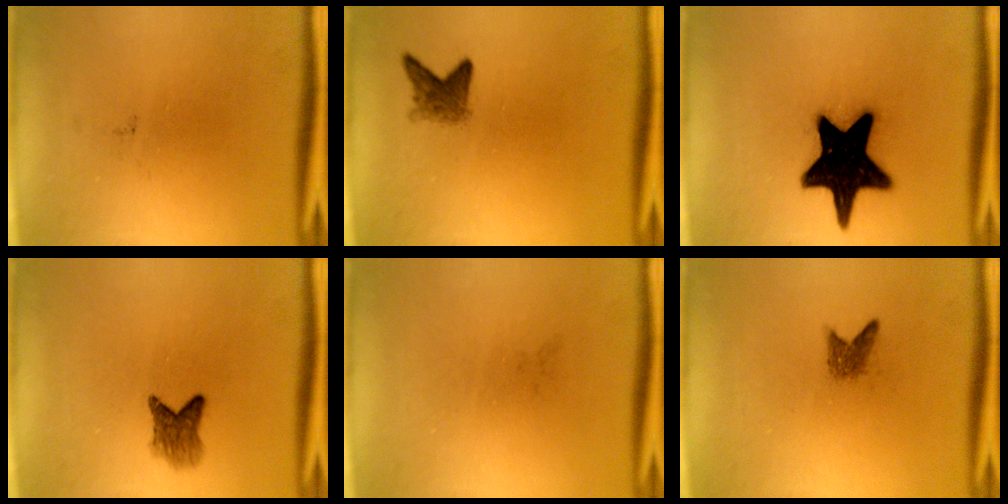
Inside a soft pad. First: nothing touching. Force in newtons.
{"total": 2.6}
{"total": 19.9}
{"total": 3.2}
{"total": 0.0}
{"total": 1.7}